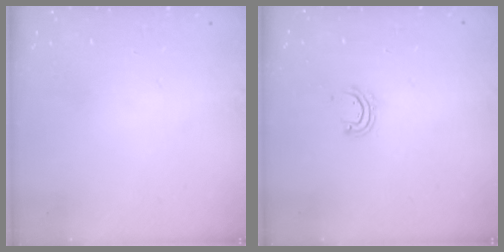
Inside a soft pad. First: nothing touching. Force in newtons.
{"total": 2.7, "press": 2.7, "slide": 0.2}